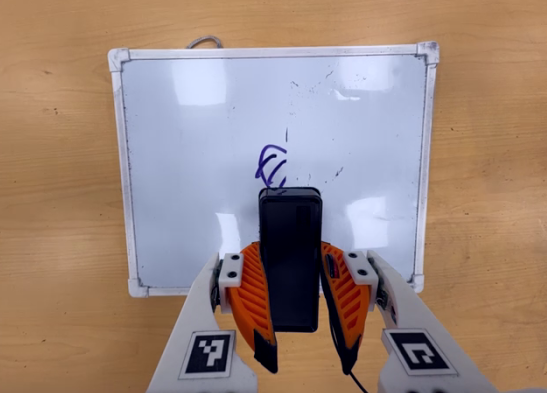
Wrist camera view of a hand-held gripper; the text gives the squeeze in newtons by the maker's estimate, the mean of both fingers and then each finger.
{"total": 8.8, "left": 6.4, "right": 11.2}